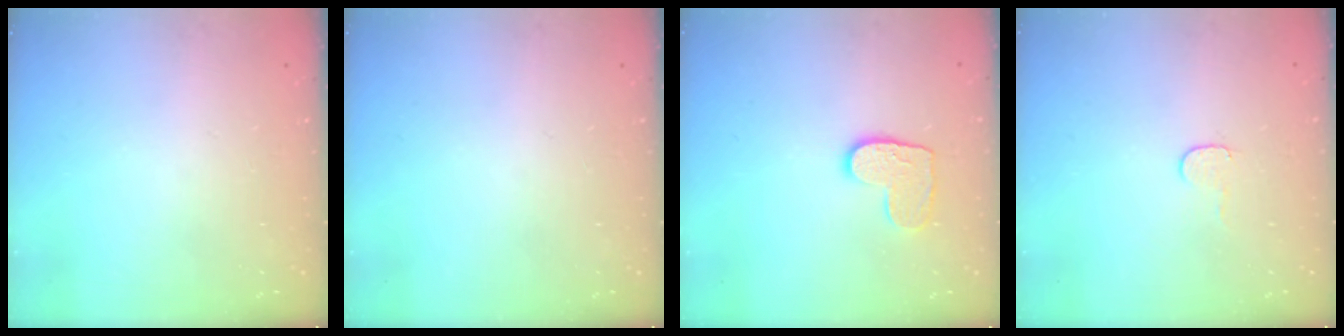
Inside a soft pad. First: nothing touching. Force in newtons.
{"total": 0.0}
{"total": 8.9, "press": 8.9, "slide": 0.4}
{"total": 4.0, "press": 4.0, "slide": 0.5}